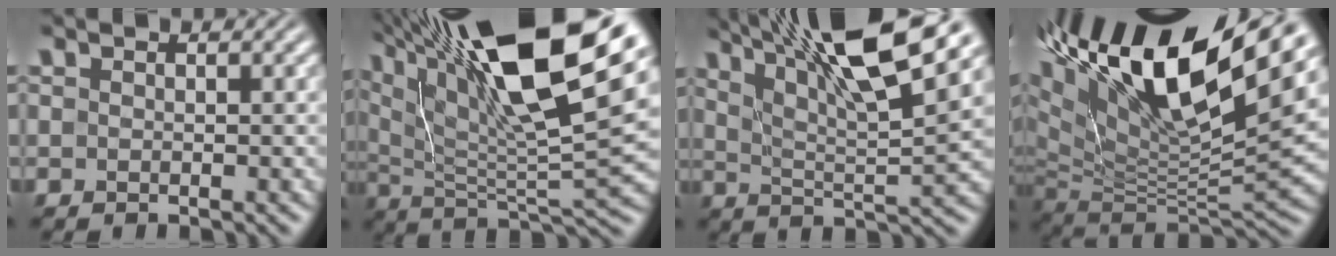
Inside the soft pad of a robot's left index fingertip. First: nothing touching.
{"total": 17.2, "force": [9.7, 4.6, 13.5], "torque": [-0.245, 0.021, 0.172]}
{"total": 12.5, "force": [7.9, 2.0, 9.5], "torque": [-0.167, 0.019, 0.136]}
{"total": 18.4, "force": [9.4, 6.8, 14.3], "torque": [-0.283, 0.041, 0.169]}